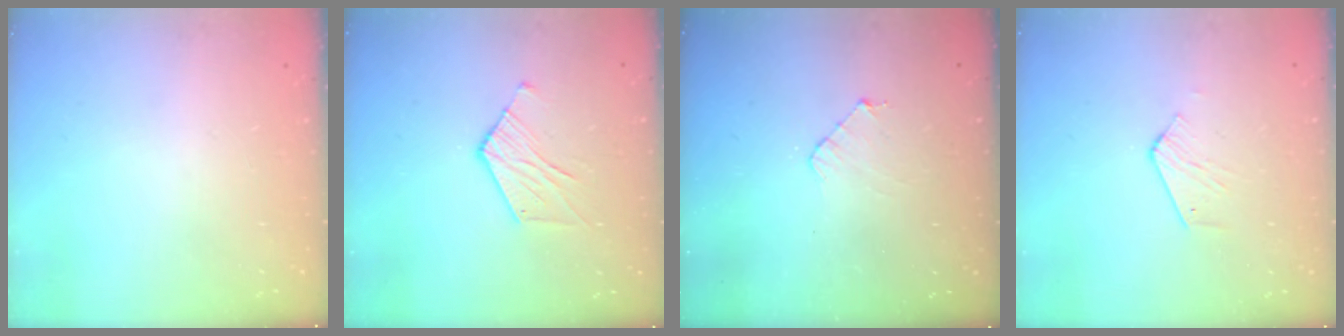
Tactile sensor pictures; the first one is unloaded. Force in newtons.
{"total": 6.5, "press": 6.5, "slide": 0.3}
{"total": 4.1, "press": 4.0, "slide": 0.4}
{"total": 2.6, "press": 2.6, "slide": 0.2}